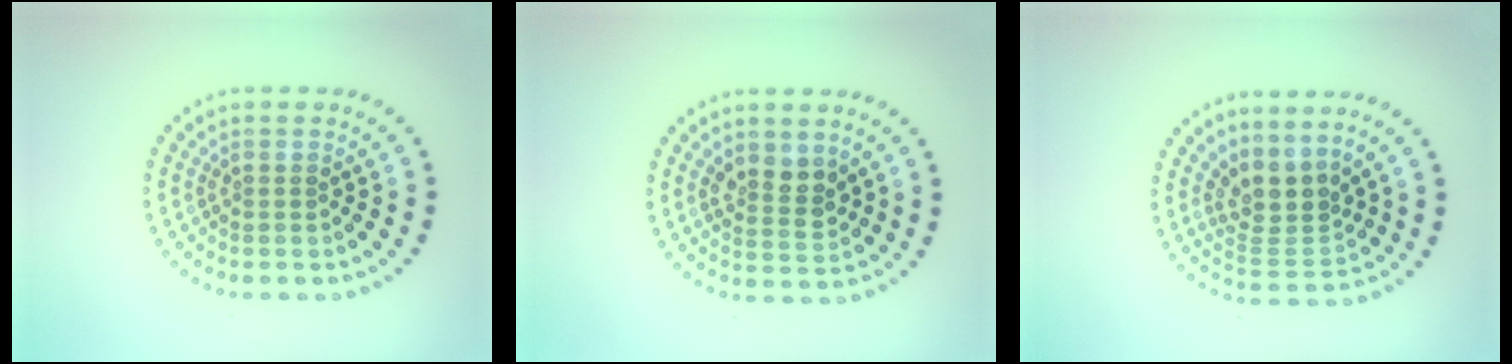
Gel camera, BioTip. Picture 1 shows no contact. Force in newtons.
{"total": 2.6, "press": 2.4, "slide": 0.9}
{"total": 3.4, "press": 2.5, "slide": 2.3}